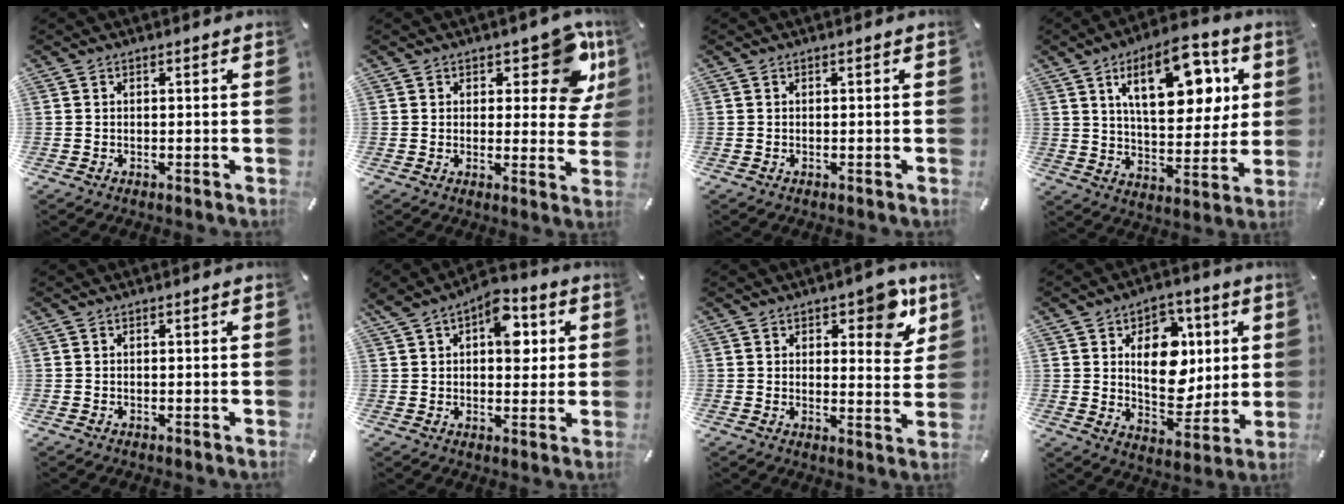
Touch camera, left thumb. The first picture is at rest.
{"total": 11.2, "force": [6.8, 5.5, 7.1], "torque": [-0.064, -0.047, 0.113]}
{"total": 0.0}
{"total": 18.4, "force": [8.3, 8.8, 13.9], "torque": [-0.212, -0.016, 0.133]}
{"total": 0.0}
{"total": 10.4, "force": [3.5, 6.5, 7.3], "torque": [-0.082, -0.011, 0.057]}
{"total": 8.9, "force": [5.6, 4.4, 5.4], "torque": [-0.047, -0.029, 0.089]}
{"total": 13.7, "force": [3.2, 10.3, 8.5], "torque": [-0.118, -0.012, 0.058]}